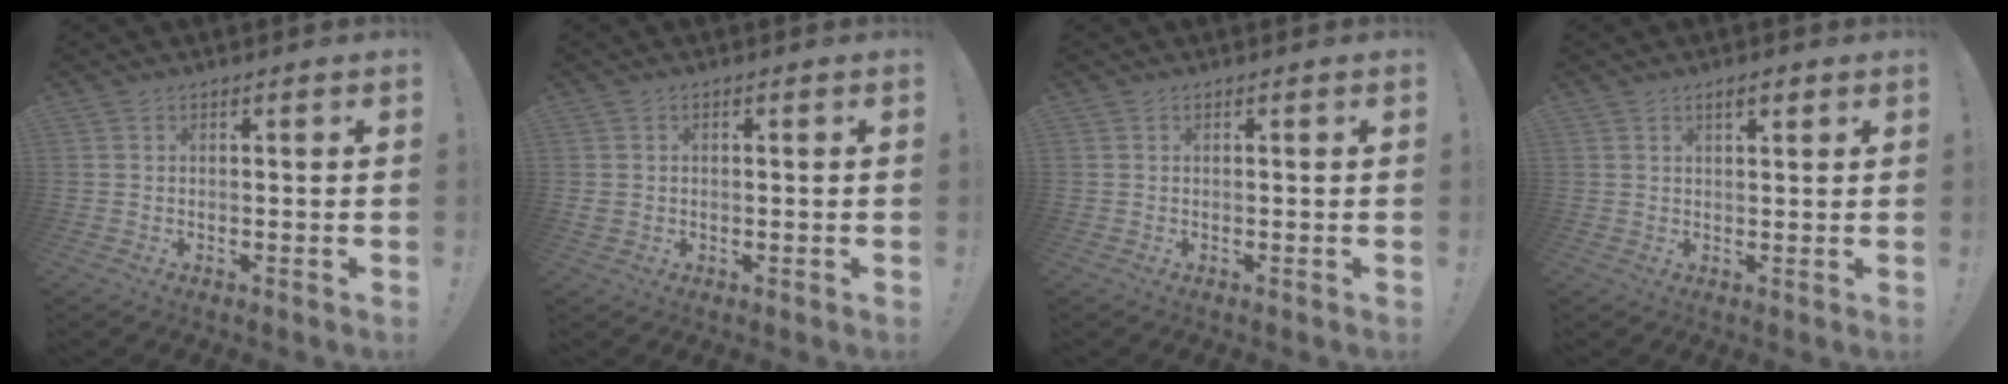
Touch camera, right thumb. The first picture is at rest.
{"total": 1.6, "force": [0.0, 1.4, 0.8], "torque": [-0.012, 0.003, 0.002]}
{"total": 0.0}
{"total": 2.7, "force": [1.8, 0.8, 1.9], "torque": [-0.025, -0.006, 0.028]}